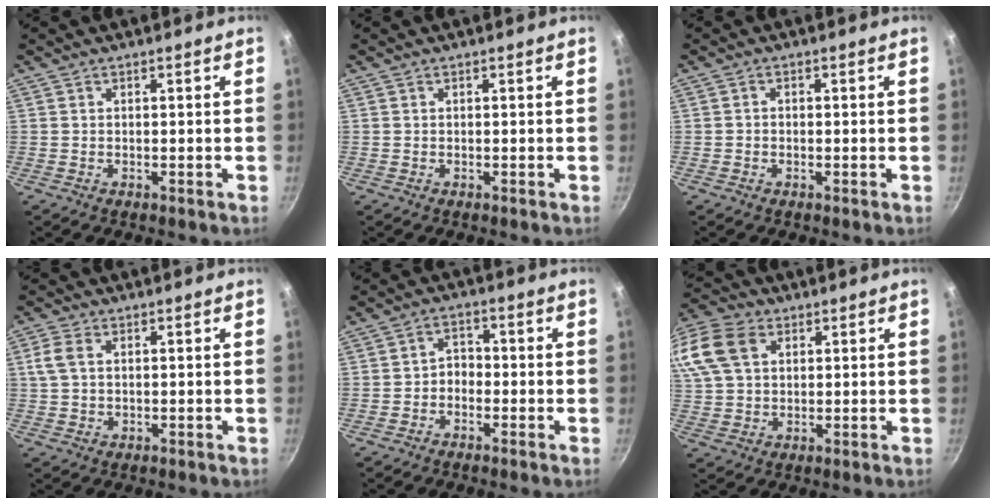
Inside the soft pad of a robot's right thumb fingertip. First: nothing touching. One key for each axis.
{"total": 0.0}
{"total": 0.9, "fx": -0.4, "fy": 0.7, "fz": 0.4, "tx": -0.008, "ty": 0.003, "tz": -0.007}
{"total": 4.4, "fx": 1.1, "fy": 2.8, "fz": 3.2, "tx": -0.068, "ty": 0.007, "tz": 0.020}
{"total": 3.2, "fx": -1.4, "fy": 2.4, "fz": 1.7, "tx": -0.011, "ty": 0.021, "tz": -0.030}
{"total": 20.5, "fx": 7.5, "fy": 14.7, "fz": 12.1, "tx": -0.297, "ty": 0.040, "tz": 0.139}